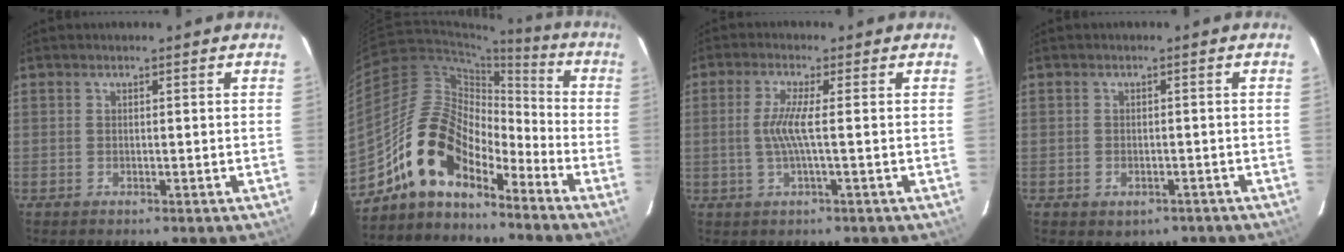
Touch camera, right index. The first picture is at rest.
{"total": 13.7, "force": [-10.1, 6.2, 6.9], "torque": [-0.119, 0.022, -0.195]}
{"total": 4.5, "force": [-0.3, -0.3, 4.5], "torque": [-0.096, -0.002, -0.005]}
{"total": 3.8, "force": [-2.1, 2.9, 1.5], "torque": [-0.034, -0.005, -0.016]}